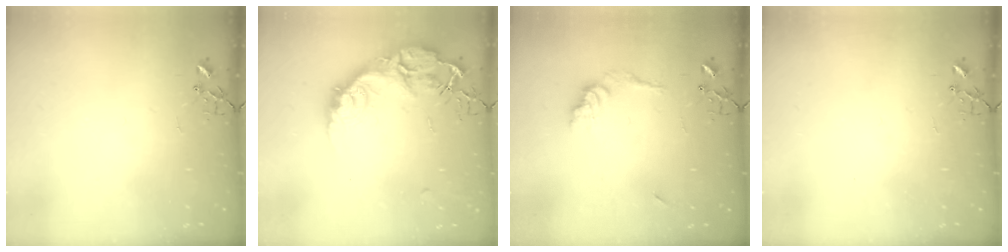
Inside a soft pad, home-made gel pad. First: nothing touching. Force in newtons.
{"total": 16.4, "press": 16.3, "slide": 1.2}
{"total": 9.3, "press": 9.3, "slide": 0.4}
{"total": 0.0}